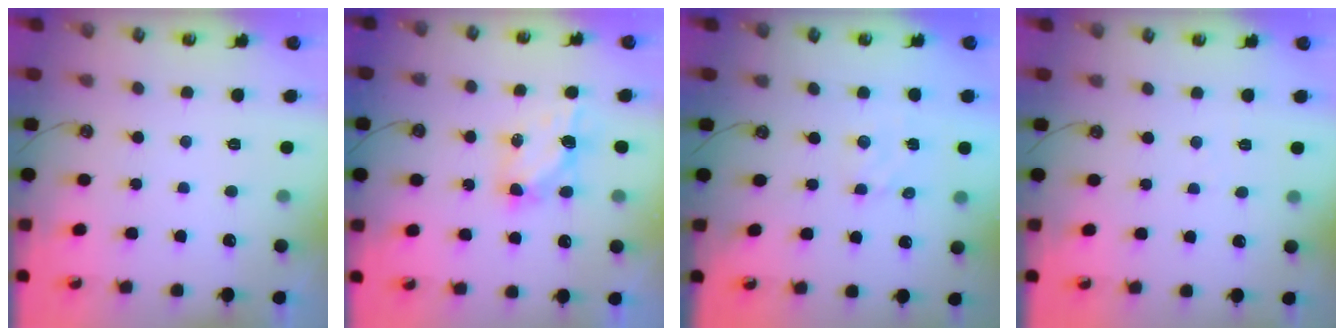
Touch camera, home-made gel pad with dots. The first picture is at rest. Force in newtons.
{"total": 6.0, "press": 6.0, "slide": 0.4}
{"total": 2.8, "press": 2.8, "slide": 0.3}
{"total": 2.6, "press": 2.6, "slide": 0.4}